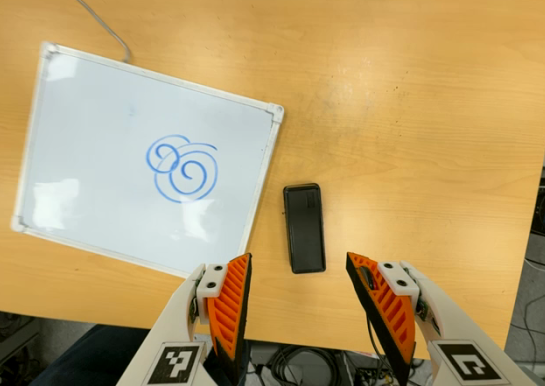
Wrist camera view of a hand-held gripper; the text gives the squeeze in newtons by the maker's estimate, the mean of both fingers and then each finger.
{"total": 0.0}